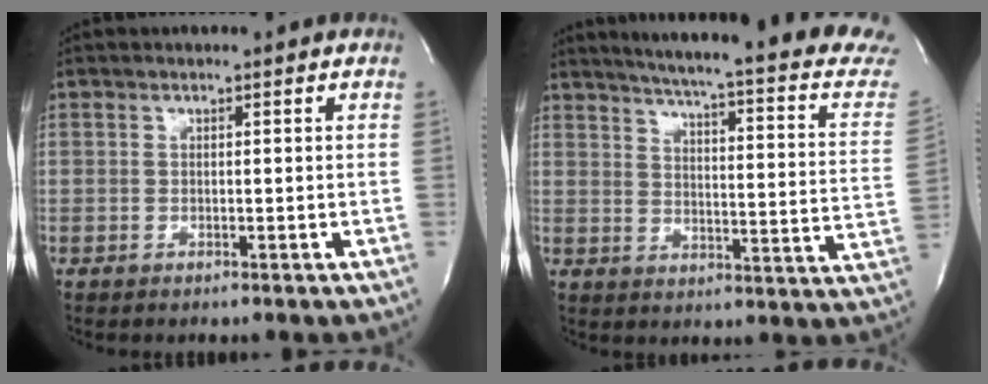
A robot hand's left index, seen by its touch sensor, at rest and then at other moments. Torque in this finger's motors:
{"motor_torque": [1.04, -1.10, 0.23, 0.09]}